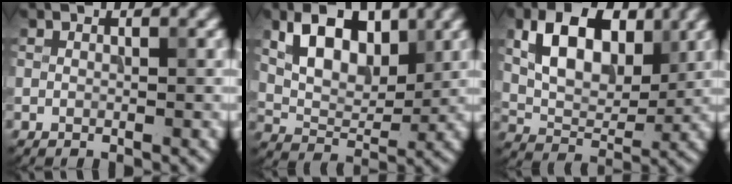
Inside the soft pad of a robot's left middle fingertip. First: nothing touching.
{"total": 6.8, "force": [2.7, 4.0, 4.7], "torque": [-0.085, -0.005, 0.046]}
{"total": 8.2, "force": [2.7, 5.1, 5.9], "torque": [-0.101, -0.003, 0.048]}